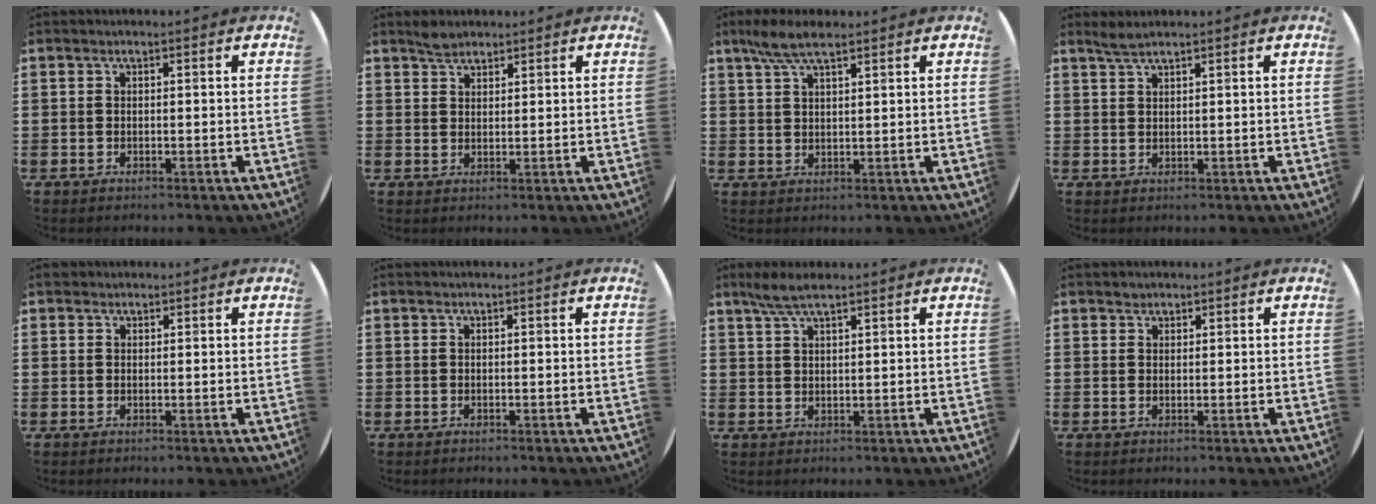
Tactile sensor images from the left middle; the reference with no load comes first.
{"total": 2.1, "force": [1.9, 0.8, 0.2], "torque": [-0.006, 0.003, 0.037]}
{"total": 5.0, "force": [3.7, 1.2, 3.1], "torque": [-0.069, 0.002, 0.066]}
{"total": 1.8, "force": [1.6, 0.0, 0.8], "torque": [-0.017, 0.001, 0.029]}
{"total": 0.9, "force": [0.7, 0.5, 0.0], "torque": [0.007, 0.000, 0.012]}
{"total": 0.0}
{"total": 3.8, "force": [2.8, 0.6, 2.4], "torque": [-0.053, 0.004, 0.050]}
{"total": 1.0, "force": [0.9, 0.4, -0.1], "torque": [0.001, 0.002, 0.017]}